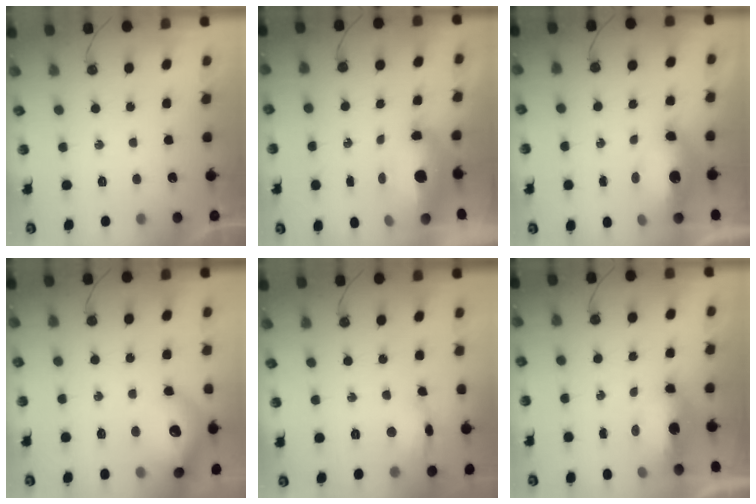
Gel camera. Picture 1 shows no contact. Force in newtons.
{"total": 15.1, "press": 12.0, "slide": 9.3}
{"total": 9.4, "press": 9.3, "slide": 1.1}
{"total": 17.2, "press": 17.2, "slide": 1.4}
{"total": 8.4, "press": 8.3, "slide": 1.2}
{"total": 7.8, "press": 7.6, "slide": 1.3}